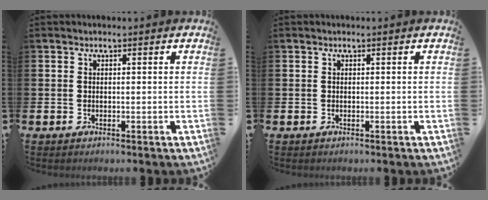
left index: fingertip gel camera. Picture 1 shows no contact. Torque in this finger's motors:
{"motor_torque": [-0.01, 0.01, 0.00, 0.00]}